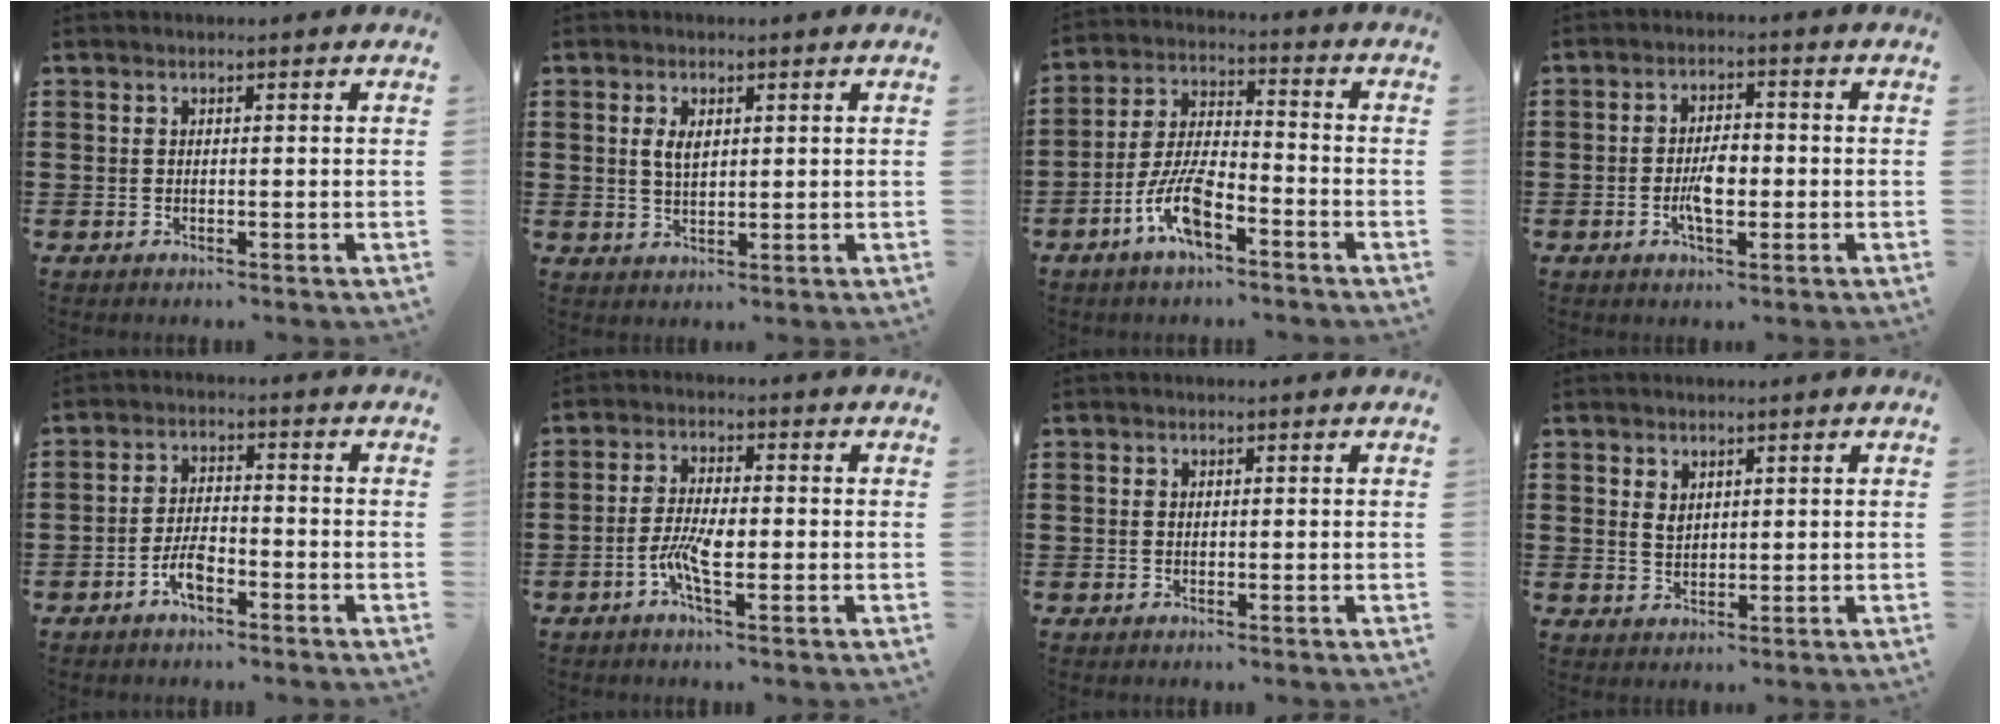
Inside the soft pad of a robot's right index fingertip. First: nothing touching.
{"total": 3.0, "force": [0.9, 1.5, 2.5], "torque": [-0.052, 0.007, 0.015]}
{"total": 8.6, "force": [-4.7, 2.9, 6.5], "torque": [-0.153, -0.004, -0.091]}
{"total": 5.0, "force": [-1.0, 2.2, 4.4], "torque": [-0.090, 0.001, -0.021]}
{"total": 4.5, "force": [-2.6, 1.7, 3.2], "torque": [-0.075, 0.000, -0.054]}
{"total": 5.5, "force": [-1.7, 1.5, 5.0], "torque": [-0.111, -0.006, -0.038]}
{"total": 0.6, "force": [0.1, 0.6, 0.2], "torque": [-0.005, 0.003, 0.003]}
{"total": 2.1, "force": [1.4, 1.4, 0.9], "torque": [-0.021, 0.004, 0.026]}